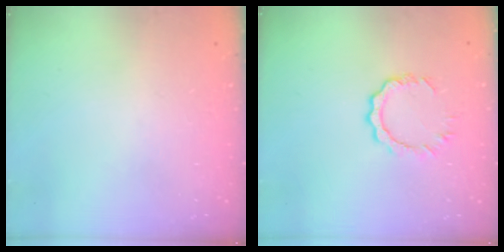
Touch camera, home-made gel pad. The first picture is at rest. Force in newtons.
{"total": 6.5, "press": 6.5, "slide": 0.7}